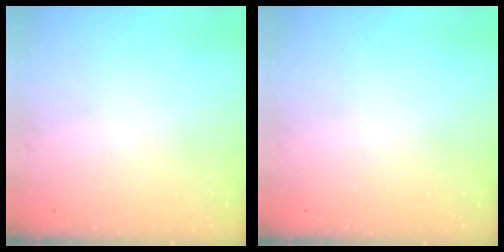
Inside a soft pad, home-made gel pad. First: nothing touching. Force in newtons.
{"total": 0.0}